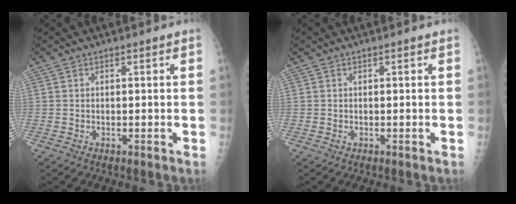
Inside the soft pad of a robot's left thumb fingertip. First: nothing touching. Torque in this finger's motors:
{"motor_torque": [0.00, 0.00, 0.00, -0.01, 0.00]}